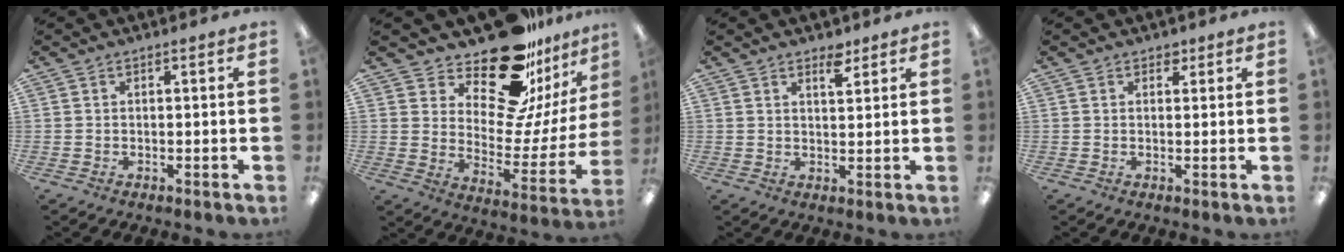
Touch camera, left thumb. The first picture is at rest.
{"total": 20.9, "force": [17.0, 7.1, 10.0], "torque": [-0.155, -0.134, 0.290]}
{"total": 3.8, "force": [2.9, 1.5, 1.9], "torque": [-0.012, -0.016, 0.045]}
{"total": 1.9, "force": [1.1, 1.3, 0.8], "torque": [-0.002, -0.004, 0.017]}